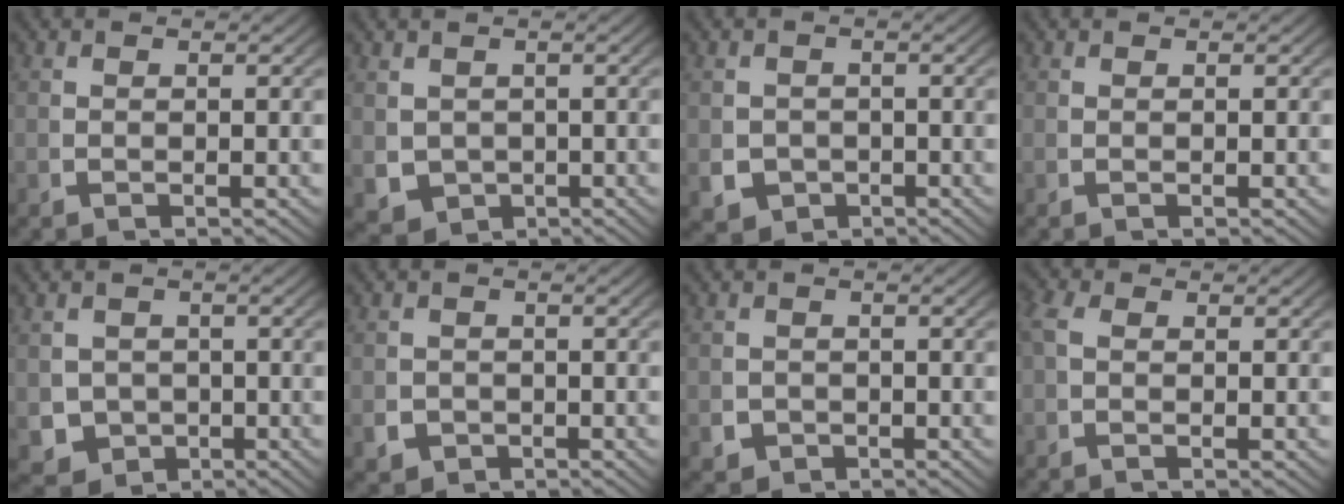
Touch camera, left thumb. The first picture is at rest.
{"total": 5.9, "force": [-1.2, 5.2, 2.7], "torque": [-0.060, -0.037, -0.002]}
{"total": 5.6, "force": [-2.0, 4.8, 2.1], "torque": [-0.046, -0.034, -0.020]}
{"total": 0.0}
{"total": 7.6, "force": [-2.3, 6.6, 2.9], "torque": [-0.065, -0.047, -0.019]}
{"total": 3.0, "force": [-1.4, 2.5, 1.0], "torque": [-0.024, -0.019, -0.015]}
{"total": 2.6, "force": [-1.2, 2.1, 0.7], "torque": [-0.018, -0.019, -0.012]}
{"total": 1.4, "force": [0.1, 1.1, 0.9], "torque": [-0.027, -0.002, 0.003]}